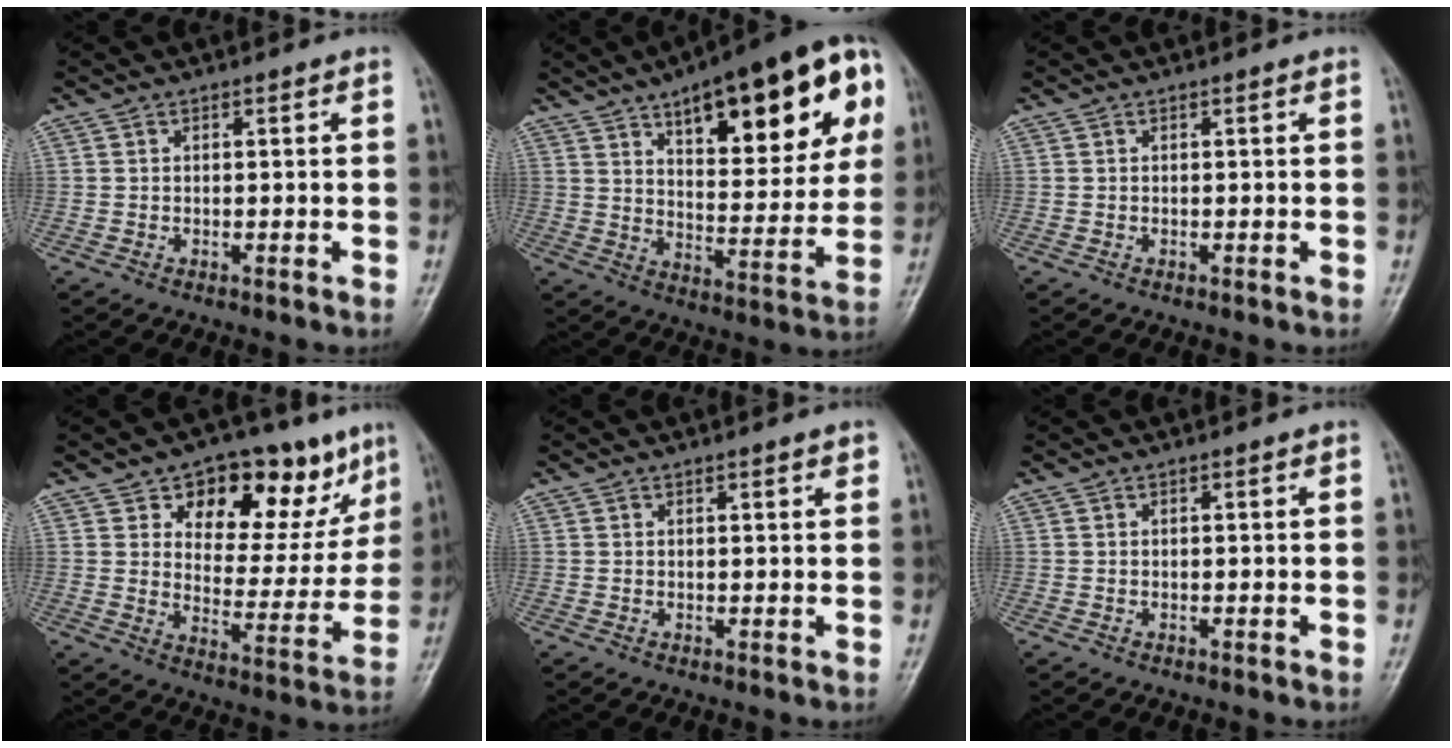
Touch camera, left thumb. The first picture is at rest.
{"total": 26.0, "force": [11.7, 9.9, 21.1], "torque": [-0.255, -0.021, 0.166]}
{"total": 0.0}
{"total": 18.2, "force": [10.3, 10.0, 11.1], "torque": [-0.079, -0.040, 0.150]}
{"total": 1.8, "force": [1.1, 0.5, 1.3], "torque": [-0.014, -0.003, 0.013]}
{"total": 0.0}